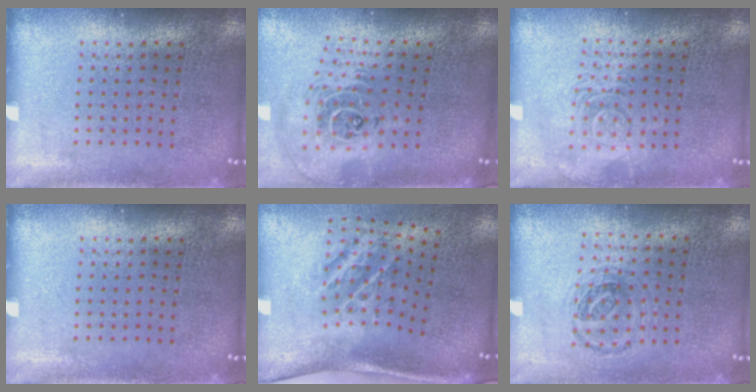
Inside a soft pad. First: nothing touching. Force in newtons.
{"total": 2.5, "press": 1.8, "slide": 1.7}
{"total": 2.8, "press": 2.8, "slide": 0.4}
{"total": 0.0}
{"total": 2.3, "press": 1.3, "slide": 1.9}
{"total": 1.0, "press": 1.0, "slide": 0.3}